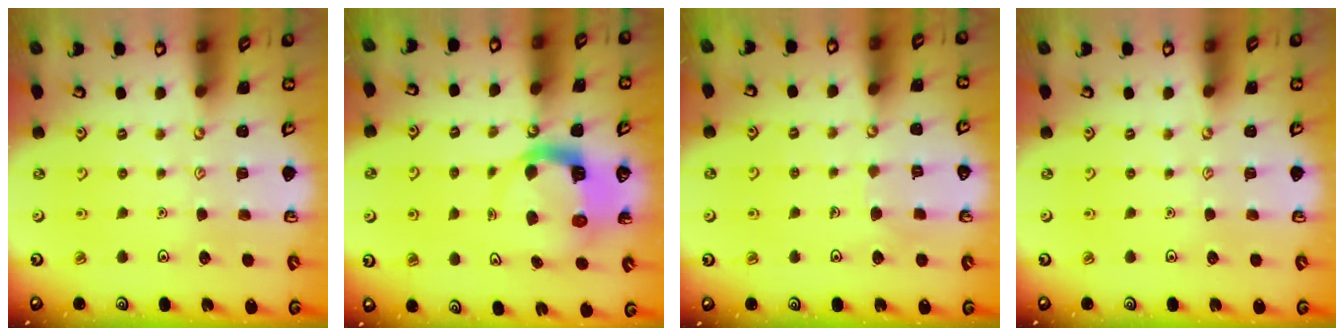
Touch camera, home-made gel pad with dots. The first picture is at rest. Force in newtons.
{"total": 7.5, "press": 7.4, "slide": 1.0}
{"total": 6.1, "press": 6.1, "slide": 0.4}
{"total": 0.0}